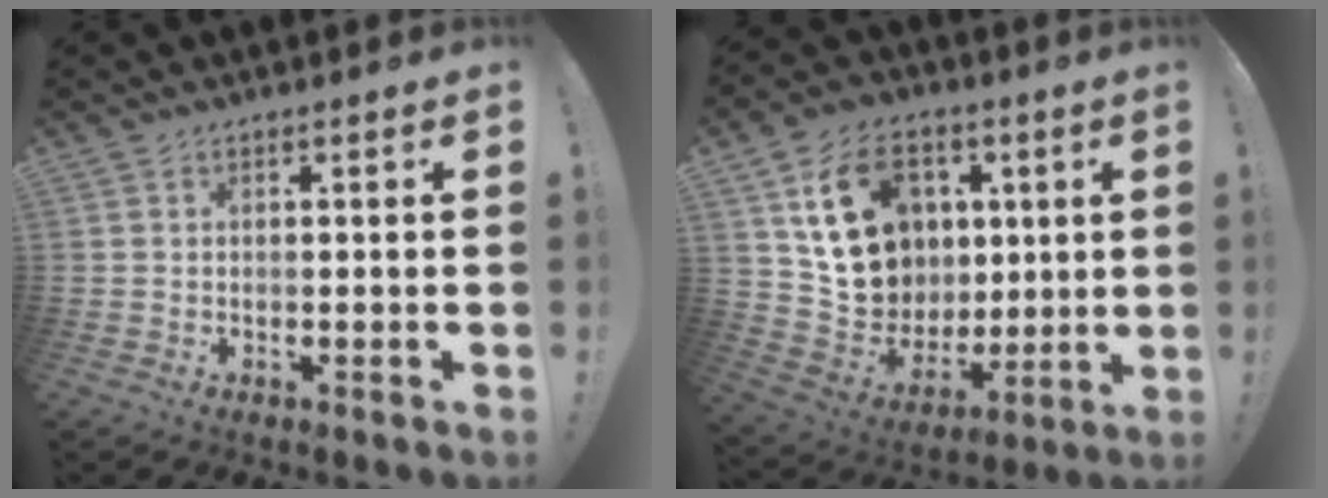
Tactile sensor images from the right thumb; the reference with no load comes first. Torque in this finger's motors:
{"motor_torque": [1.89, 2.51, 0.26, 0.27, 0.12]}